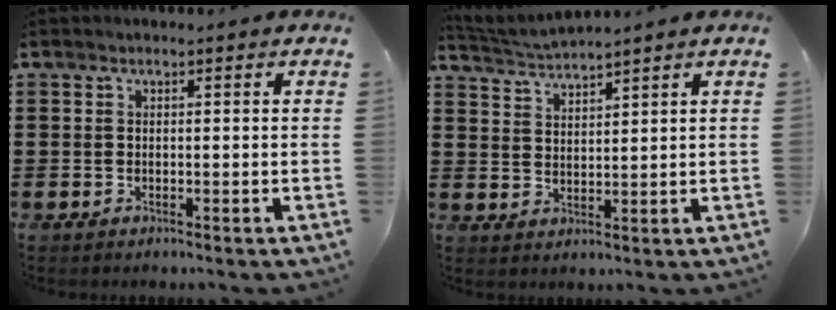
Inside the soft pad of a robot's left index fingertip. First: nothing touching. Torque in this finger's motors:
{"motor_torque": [0.06, 0.07, -0.05, 0.01]}